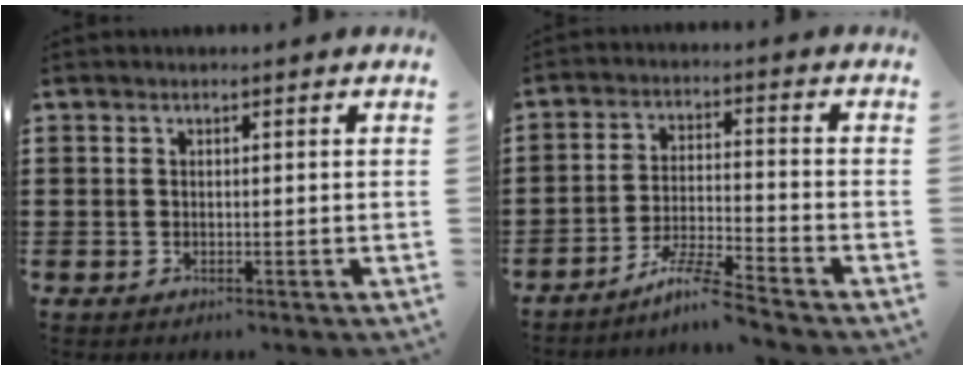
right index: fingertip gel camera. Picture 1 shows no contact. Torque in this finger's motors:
{"motor_torque": [-0.39, 0.45, -0.31, -0.05]}